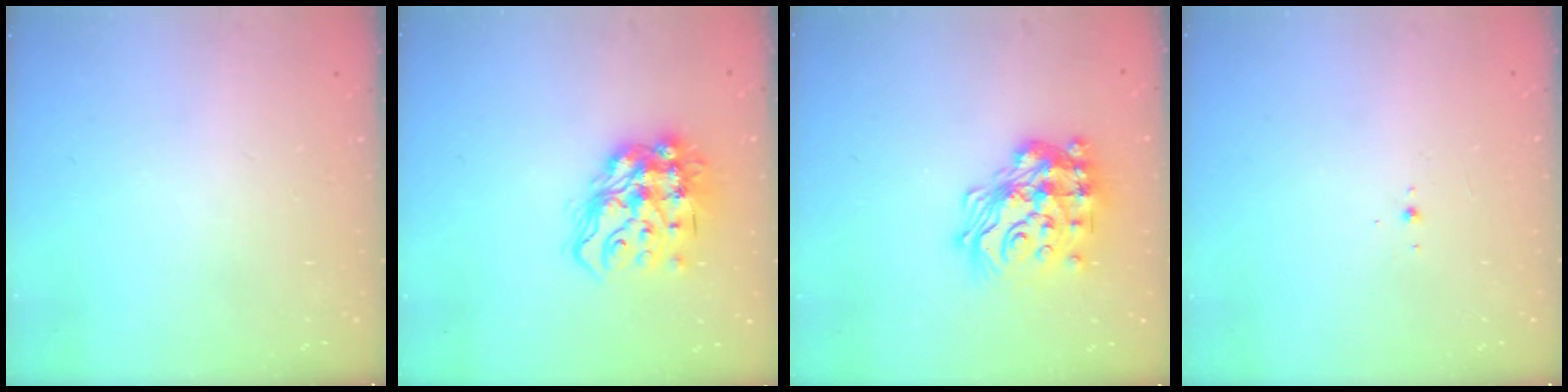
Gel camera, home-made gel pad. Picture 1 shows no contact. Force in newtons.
{"total": 17.0, "press": 16.9, "slide": 1.6}
{"total": 22.2, "press": 22.2, "slide": 1.5}
{"total": 2.8, "press": 2.8, "slide": 0.7}